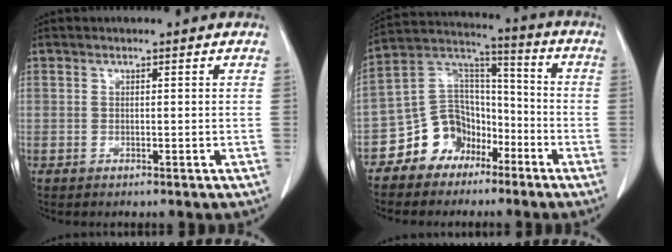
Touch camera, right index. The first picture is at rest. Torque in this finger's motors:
{"motor_torque": [0.62, -0.71, 0.20, 0.01]}